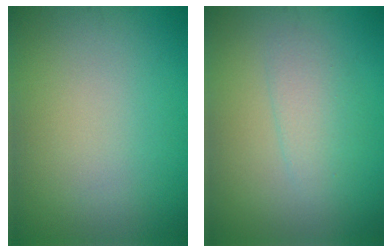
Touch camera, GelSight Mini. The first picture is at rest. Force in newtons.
{"total": 2.0, "press": 1.9, "slide": 0.1}